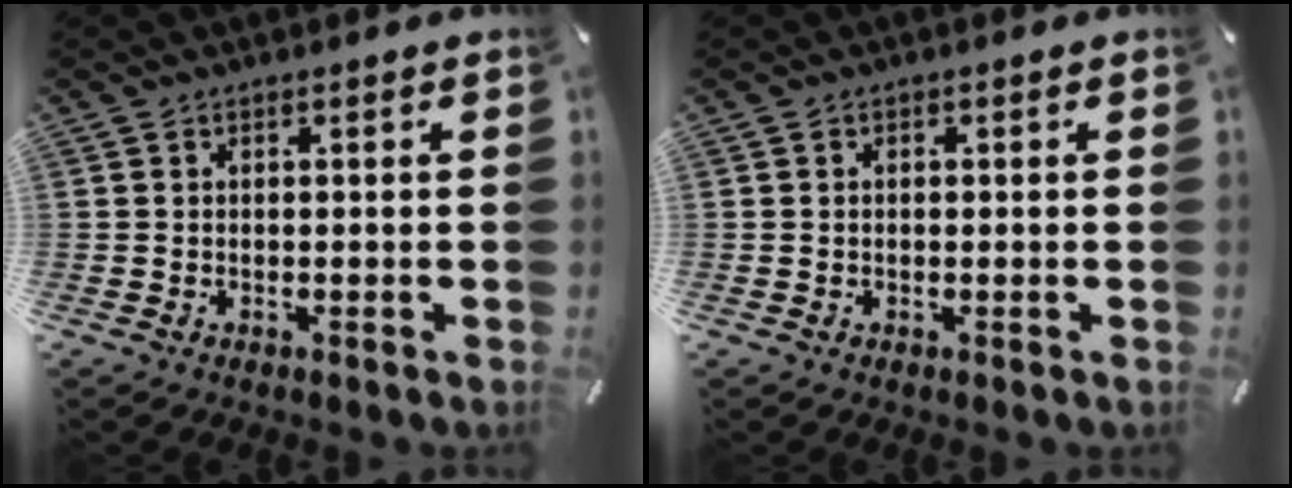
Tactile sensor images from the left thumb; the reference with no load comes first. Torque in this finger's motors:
{"motor_torque": [-0.26, -0.67, 0.02, 0.20, 0.02]}